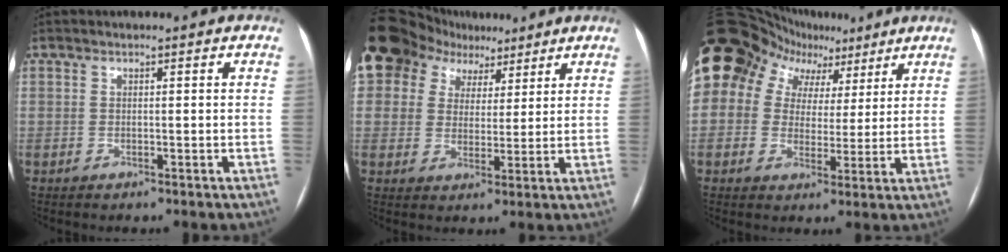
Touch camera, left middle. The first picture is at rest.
{"total": 20.0, "force": [12.0, 14.4, 7.1], "torque": [-0.212, 0.075, 0.217]}
{"total": 20.1, "force": [11.0, 14.9, 7.9], "torque": [-0.188, 0.088, 0.183]}